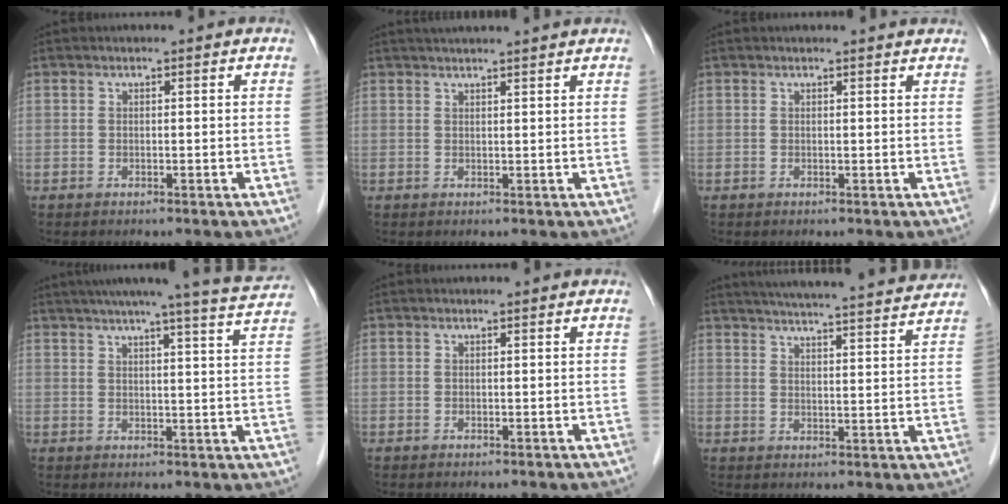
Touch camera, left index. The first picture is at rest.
{"total": 2.8, "force": [2.5, -0.5, 1.2], "torque": [-0.012, 0.021, 0.041]}
{"total": 2.6, "force": [2.6, 0.0, 0.6], "torque": [-0.012, 0.004, 0.022]}
{"total": 15.3, "force": [13.9, -1.1, 6.3], "torque": [-0.098, -0.028, 0.165]}
{"total": 0.0}
{"total": 21.9, "force": [20.4, 0.6, 7.9], "torque": [-0.122, -0.006, 0.261]}